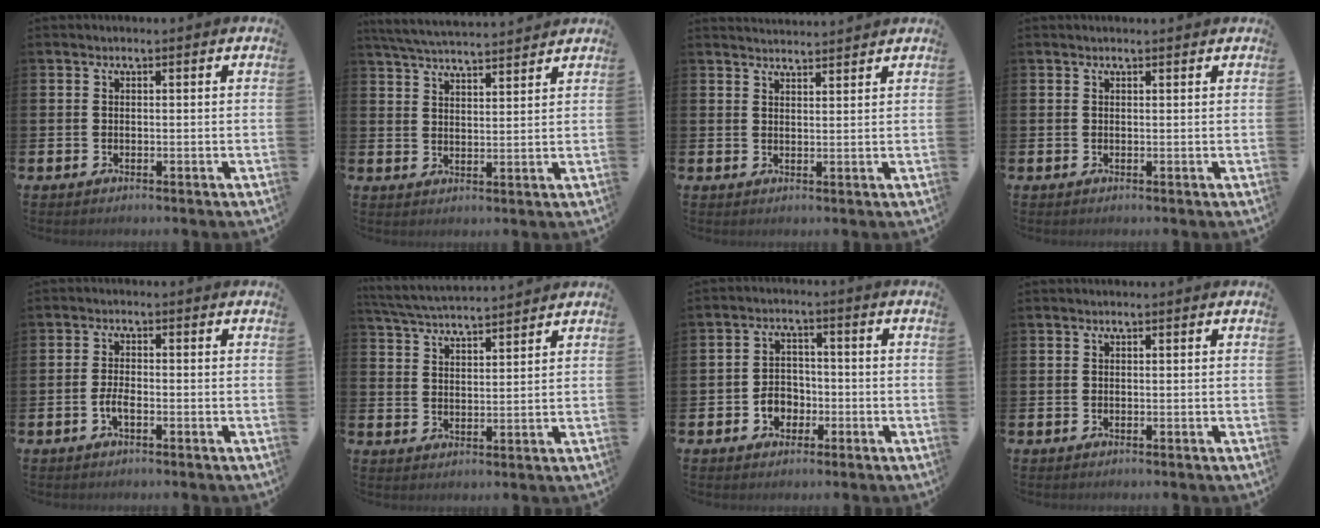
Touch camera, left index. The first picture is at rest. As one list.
[{"total": 5.2, "force": [5.2, 0.2, 0.9], "torque": [-0.036, -0.027, 0.093]}, {"total": 2.7, "force": [2.7, 0.1, 0.0], "torque": [0.008, -0.020, 0.046]}, {"total": 0.5, "force": [0.5, 0.0, 0.1], "torque": [0.010, -0.005, 0.007]}, {"total": 2.1, "force": [-0.9, 0.8, 1.8], "torque": [-0.026, 0.000, -0.020]}, {"total": 4.8, "force": [4.7, 0.3, 0.7], "torque": [-0.032, -0.028, 0.084]}, {"total": 3.9, "force": [-1.6, 3.1, 1.7], "torque": [-0.021, -0.001, -0.038]}, {"total": 0.0}]